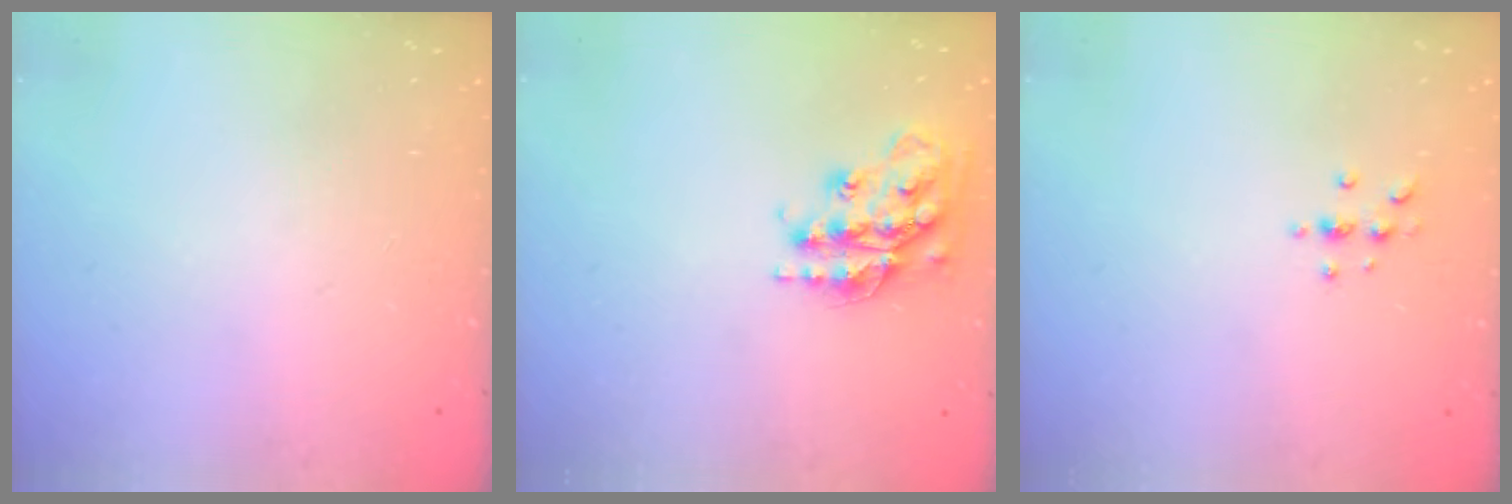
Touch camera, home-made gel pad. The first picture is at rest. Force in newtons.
{"total": 17.1, "press": 17.1, "slide": 1.4}
{"total": 2.9, "press": 2.9, "slide": 0.4}